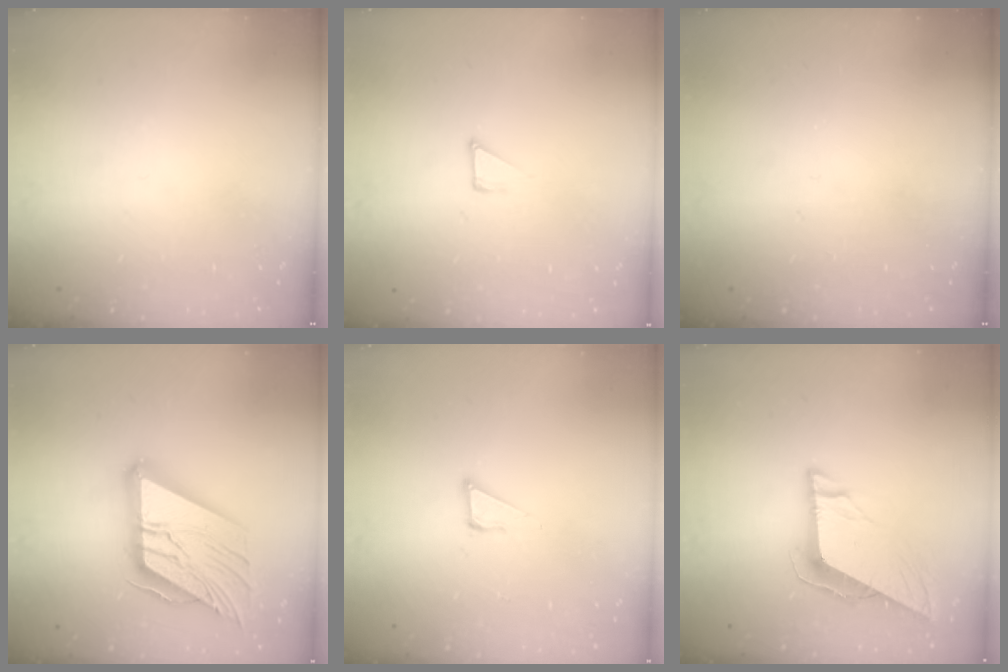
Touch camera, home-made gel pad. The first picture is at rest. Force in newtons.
{"total": 2.3, "press": 2.3, "slide": 0.1}
{"total": 0.0}
{"total": 23.2, "press": 23.0, "slide": 2.7}
{"total": 4.8, "press": 4.8, "slide": 0.4}
{"total": 8.9, "press": 8.8, "slide": 1.2}